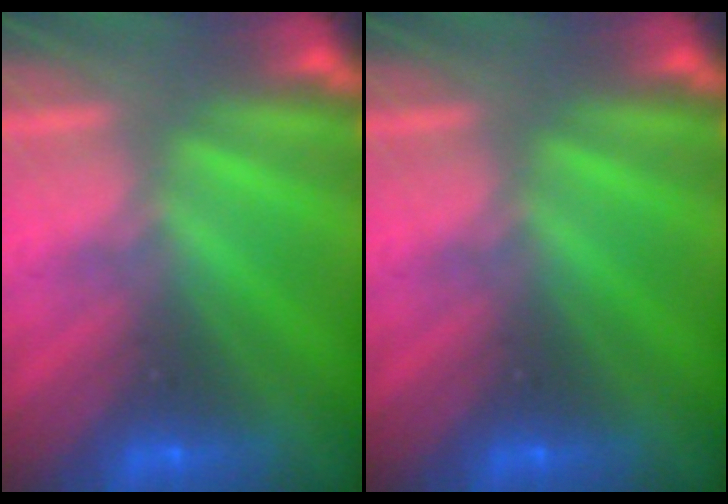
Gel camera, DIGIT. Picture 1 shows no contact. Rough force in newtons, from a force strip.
{"total": 0.0}